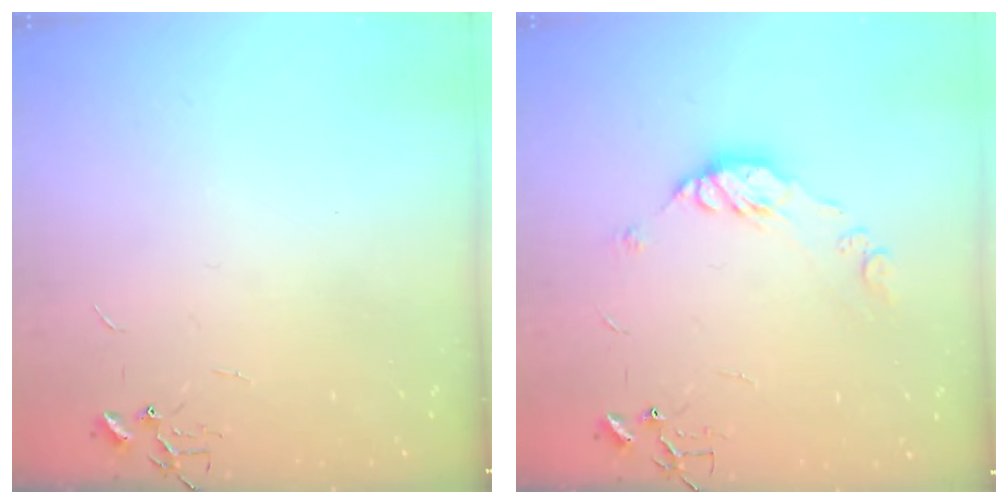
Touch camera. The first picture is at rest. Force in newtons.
{"total": 8.9, "press": 8.9, "slide": 0.6}